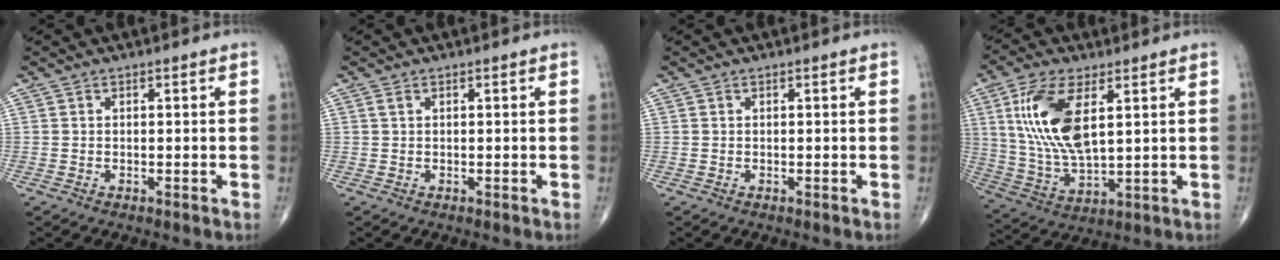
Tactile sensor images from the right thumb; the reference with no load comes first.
{"total": 0.6, "force": [0.3, 0.3, 0.5], "torque": [-0.011, 0.005, 0.006]}
{"total": 0.0}
{"total": 15.1, "force": [4.5, 6.6, 12.8], "torque": [-0.266, -0.016, 0.096]}